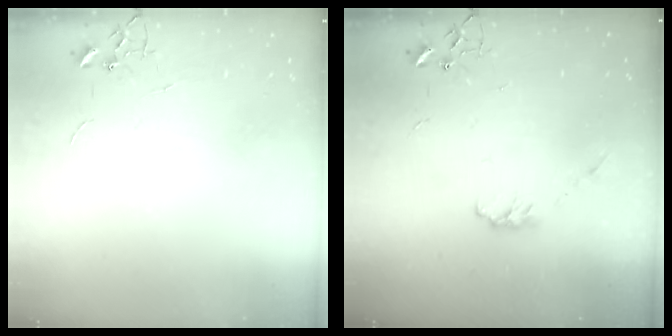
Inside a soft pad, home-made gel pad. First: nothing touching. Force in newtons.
{"total": 4.1, "press": 4.0, "slide": 0.6}